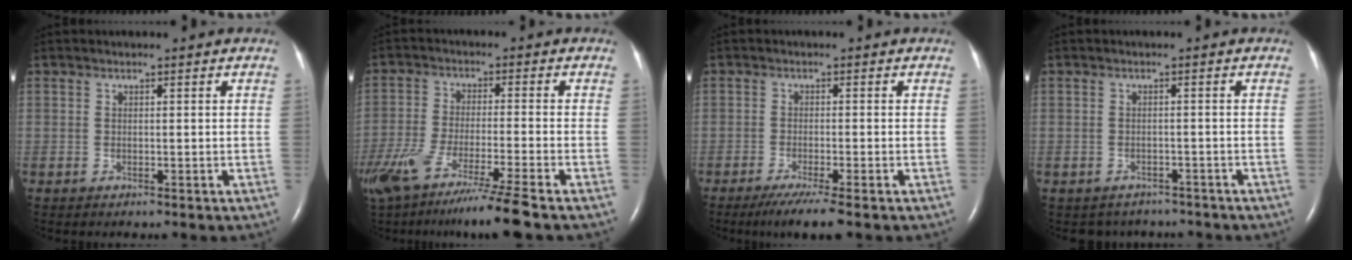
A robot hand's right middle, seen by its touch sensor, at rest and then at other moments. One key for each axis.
{"total": 14.6, "fx": -10.9, "fy": -1.0, "fz": 9.6, "tx": -0.190, "ty": -0.056, "tz": -0.188}
{"total": 5.0, "fx": -3.6, "fy": -0.3, "fz": 3.4, "tx": -0.060, "ty": -0.015, "tz": -0.062}
{"total": 4.7, "fx": -4.1, "fy": 2.2, "fz": -0.2, "tx": 0.000, "ty": 0.008, "tz": -0.048}